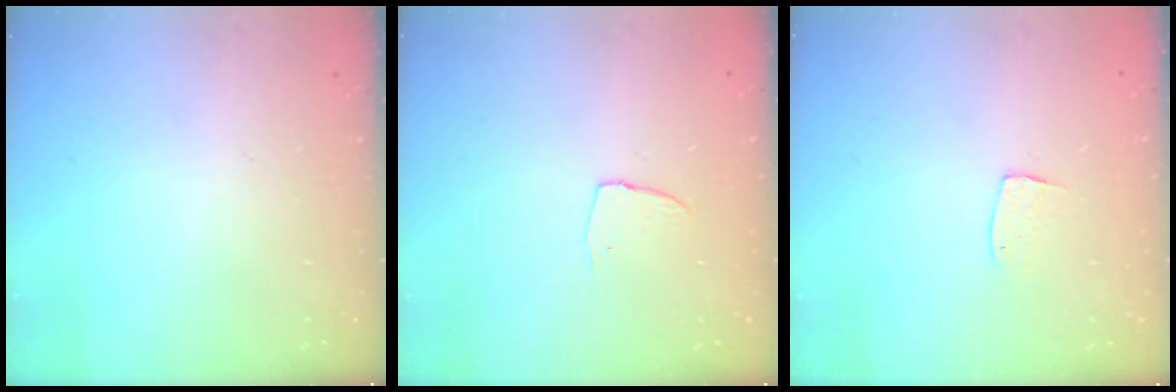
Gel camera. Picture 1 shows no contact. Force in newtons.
{"total": 4.3, "press": 4.3, "slide": 0.3}
{"total": 5.2, "press": 5.2, "slide": 0.3}